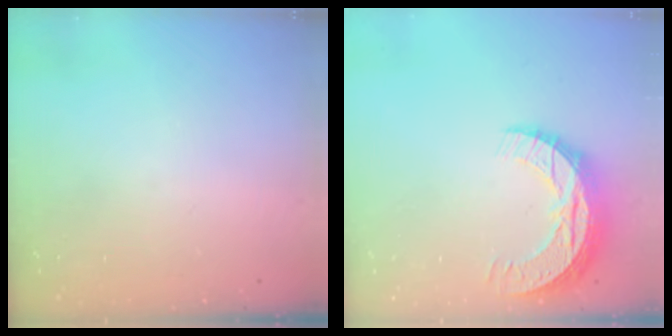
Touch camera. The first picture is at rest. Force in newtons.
{"total": 10.7, "press": 10.7, "slide": 0.8}